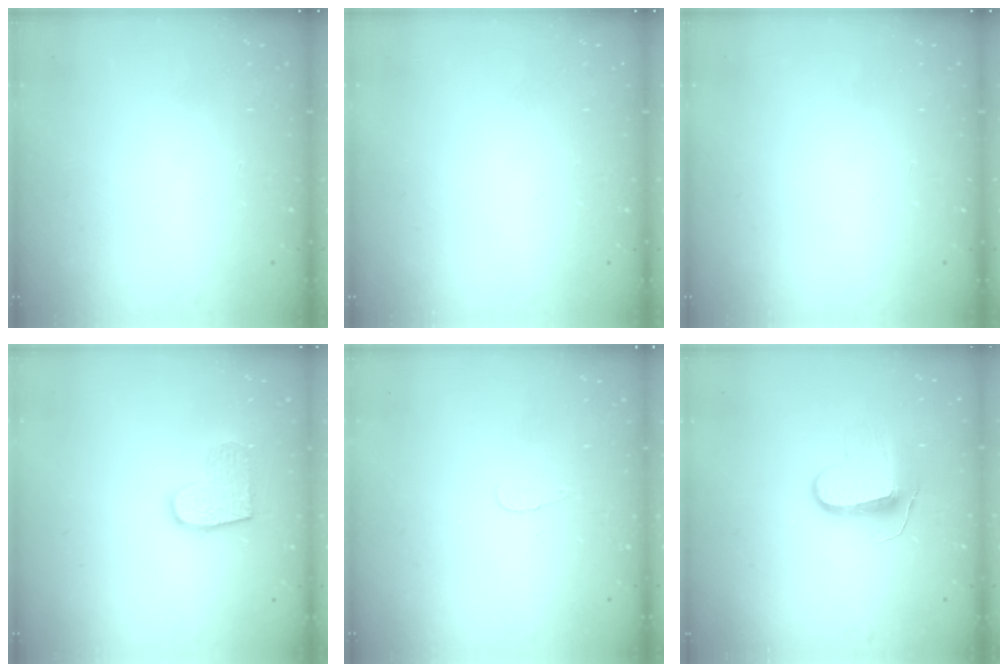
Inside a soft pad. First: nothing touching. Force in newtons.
{"total": 0.0}
{"total": 0.0}
{"total": 10.5, "press": 10.5, "slide": 0.6}
{"total": 3.4, "press": 3.4, "slide": 0.4}
{"total": 9.5, "press": 9.5, "slide": 0.0}